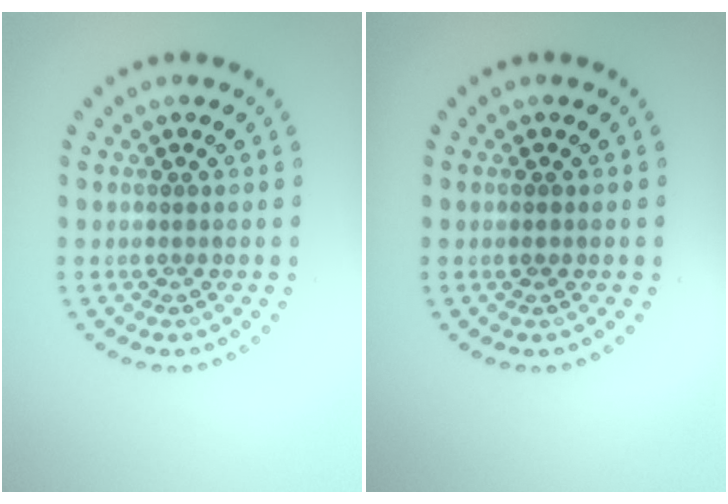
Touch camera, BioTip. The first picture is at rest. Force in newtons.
{"total": 0.7, "press": 0.7, "slide": 0.2}